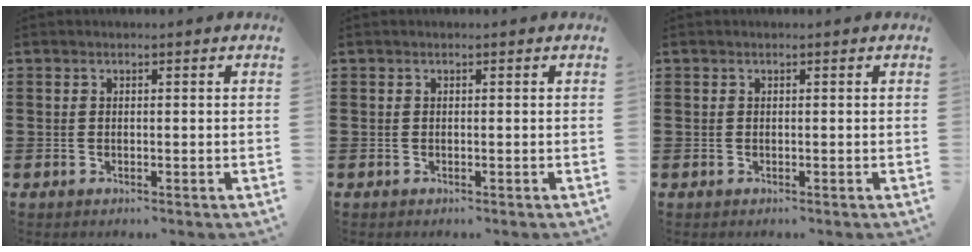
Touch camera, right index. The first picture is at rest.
{"total": 0.0}
{"total": 0.0}